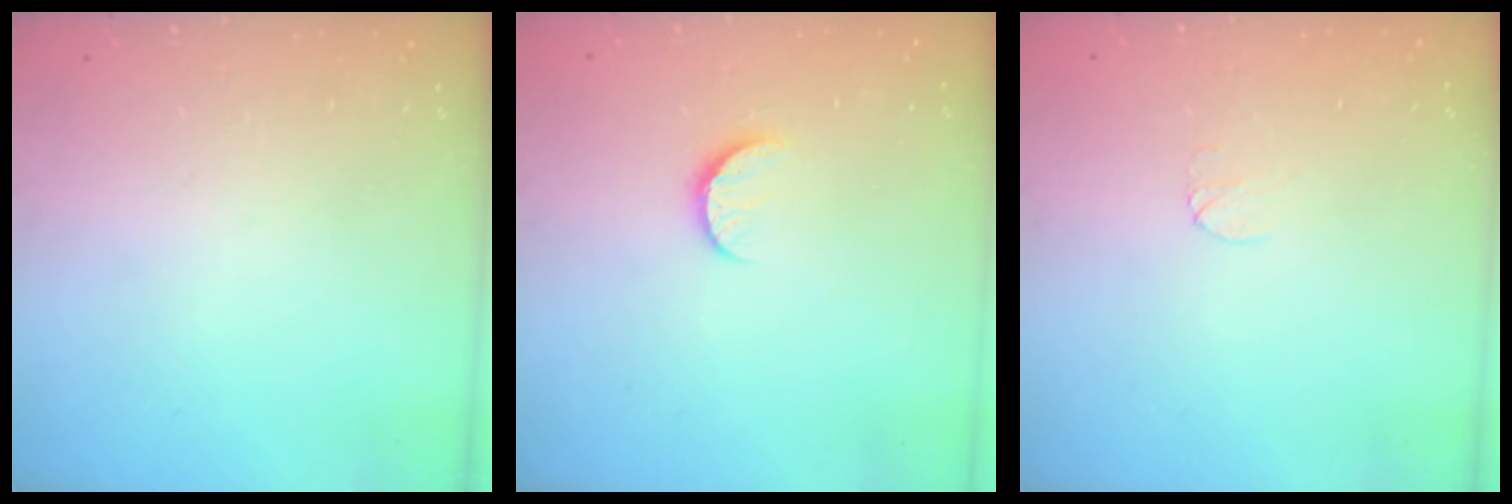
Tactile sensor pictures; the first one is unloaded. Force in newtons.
{"total": 6.7, "press": 6.7, "slide": 0.4}
{"total": 4.9, "press": 4.8, "slide": 0.4}